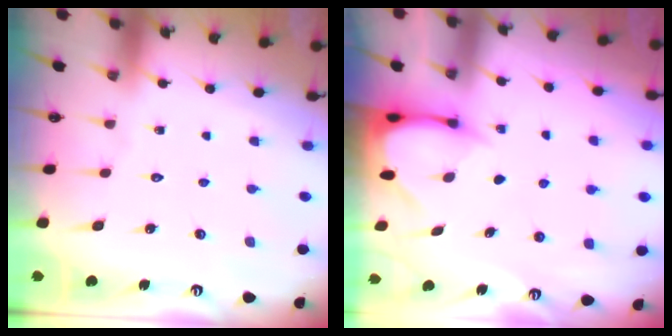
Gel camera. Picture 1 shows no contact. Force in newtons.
{"total": 3.3, "press": 3.3, "slide": 0.3}